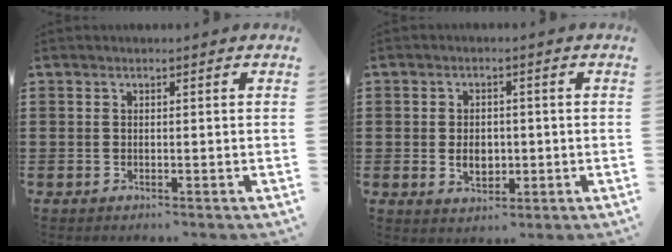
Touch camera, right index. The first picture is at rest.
{"total": 3.8, "force": [-0.4, 2.8, 2.6], "torque": [-0.047, 0.005, -0.012]}